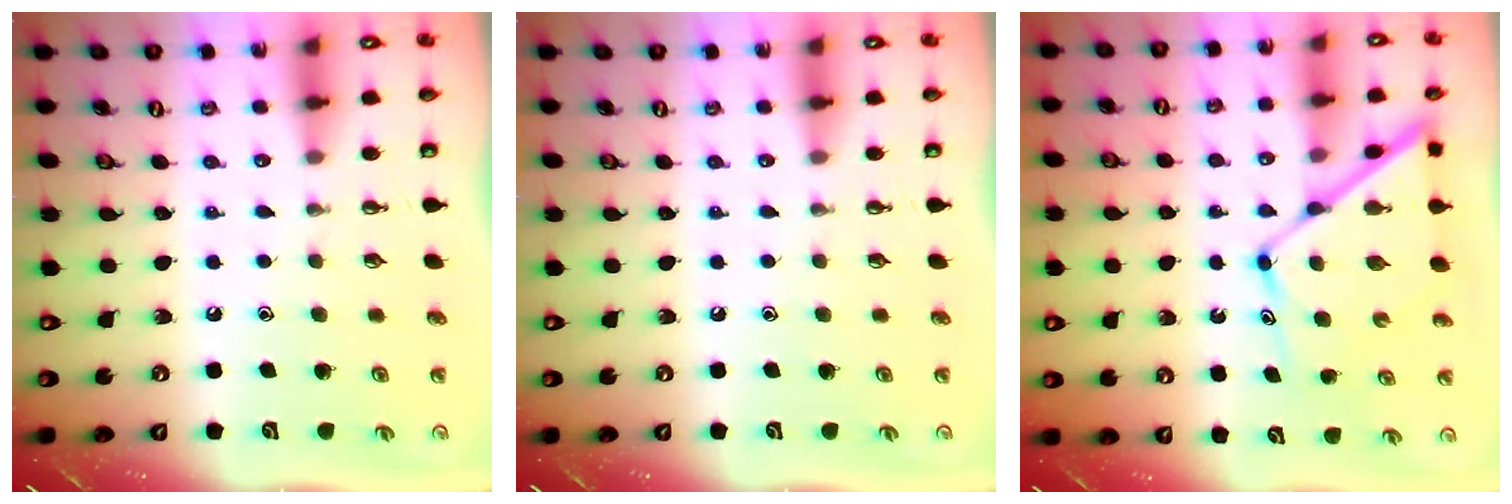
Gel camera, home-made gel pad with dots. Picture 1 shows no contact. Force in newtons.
{"total": 0.0}
{"total": 13.4, "press": 13.3, "slide": 1.2}